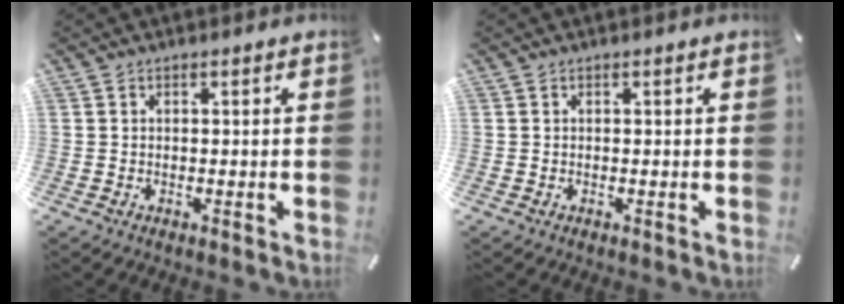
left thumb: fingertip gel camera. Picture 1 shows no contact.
{"total": 0.0}